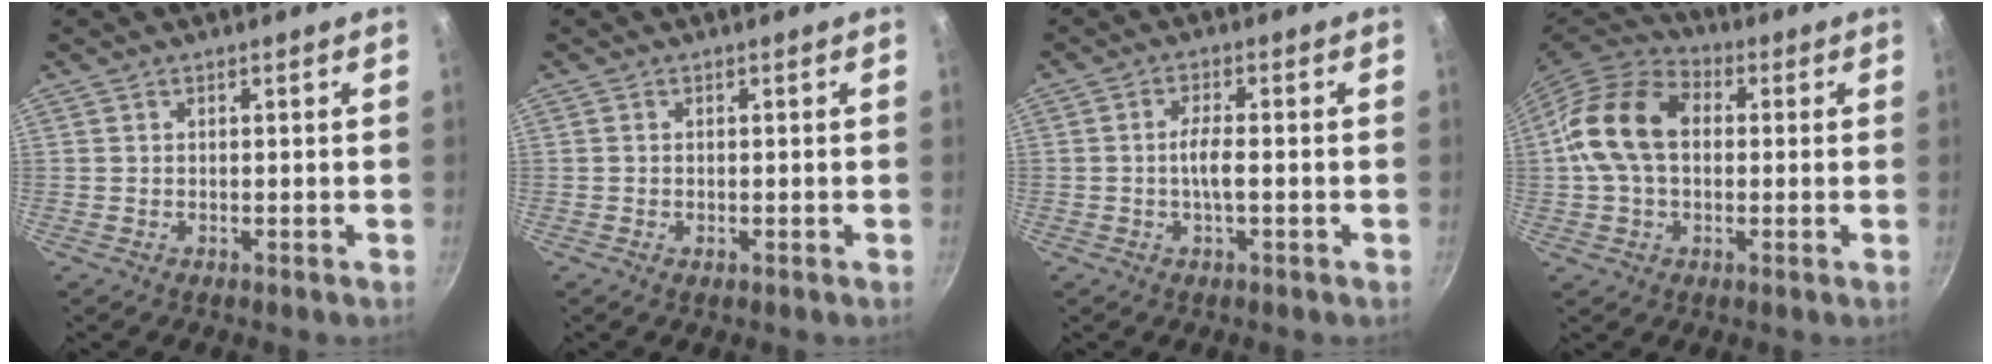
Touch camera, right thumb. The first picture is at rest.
{"total": 0.8, "force": [-0.3, 0.5, 0.6], "torque": [-0.008, 0.000, -0.006]}
{"total": 3.8, "force": [-0.8, 0.9, 3.6], "torque": [-0.074, 0.010, -0.019]}
{"total": 14.5, "force": [1.0, 10.2, 10.3], "torque": [-0.163, 0.027, 0.000]}